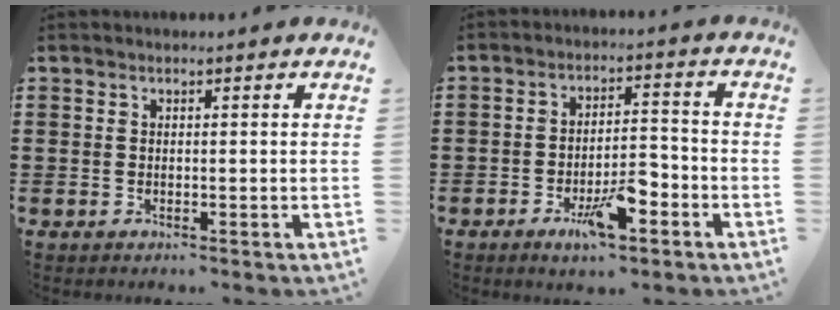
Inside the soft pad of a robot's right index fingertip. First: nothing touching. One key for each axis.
{"total": 7.5, "fx": -3.9, "fy": 2.6, "fz": 5.9, "tx": -0.110, "ty": 0.003, "tz": -0.068}